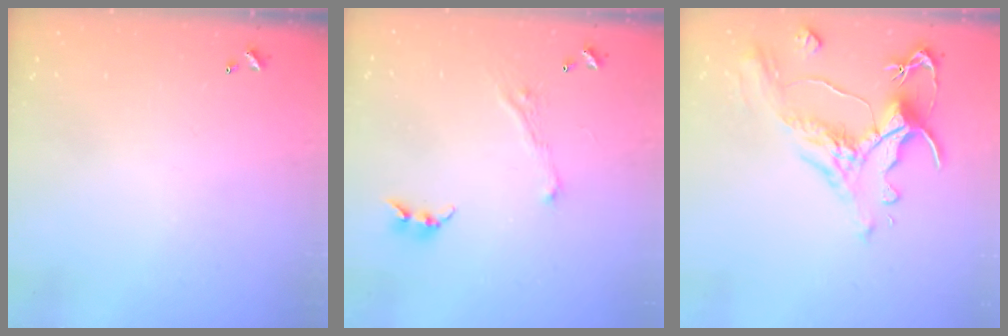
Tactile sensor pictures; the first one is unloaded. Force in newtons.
{"total": 2.8, "press": 2.8, "slide": 0.1}
{"total": 1.6, "press": 0.0, "slide": 1.6}